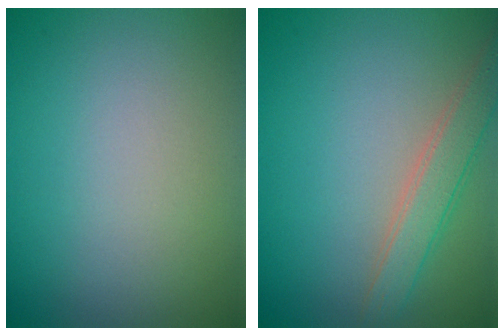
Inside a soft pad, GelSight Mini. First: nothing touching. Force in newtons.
{"total": 2.9, "press": 2.9, "slide": 0.2}